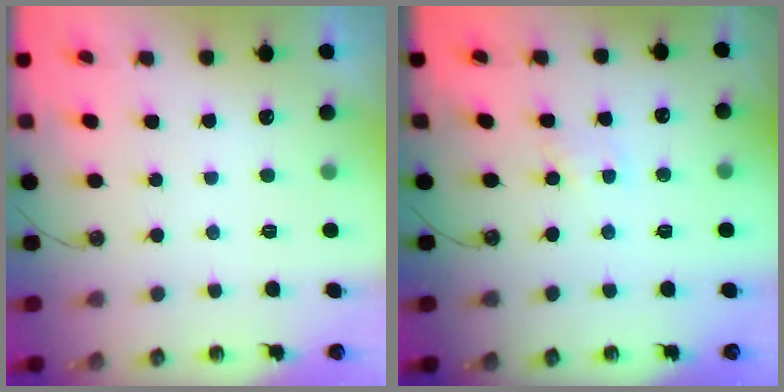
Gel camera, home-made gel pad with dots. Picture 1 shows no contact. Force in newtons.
{"total": 2.0, "press": 2.0, "slide": 0.3}